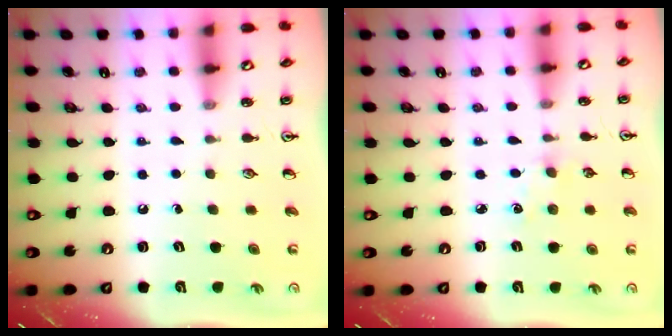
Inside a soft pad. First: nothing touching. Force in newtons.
{"total": 1.7, "press": 1.7, "slide": 0.3}